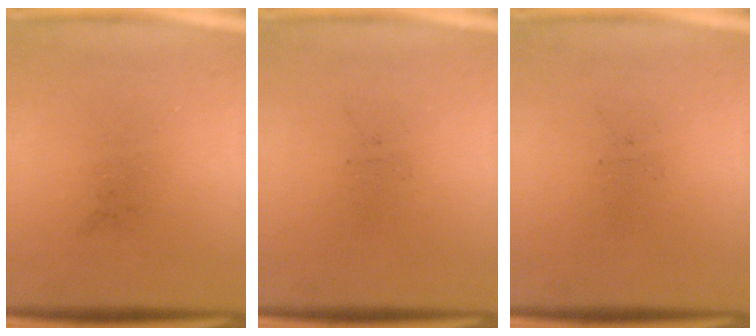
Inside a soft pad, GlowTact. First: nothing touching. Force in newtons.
{"total": 0.0}
{"total": 0.0}